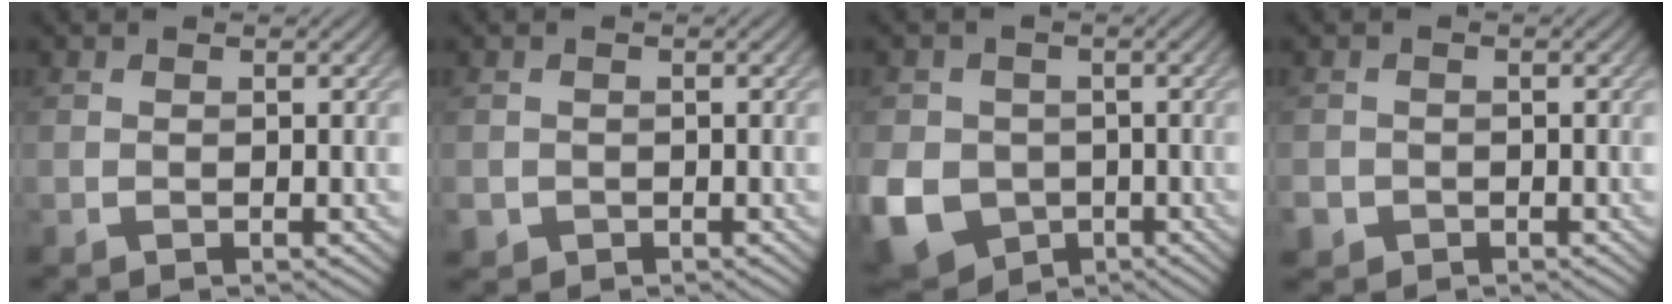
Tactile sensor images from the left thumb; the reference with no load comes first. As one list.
[{"total": 1.5, "force": [-0.6, 1.4, 0.2], "torque": [-0.003, -0.010, -0.013]}, {"total": 11.2, "force": [-3.2, 9.5, 5.1], "torque": [-0.145, -0.046, -0.072]}, {"total": 2.2, "force": [-1.1, 1.8, 0.4], "torque": [-0.011, -0.011, -0.024]}]